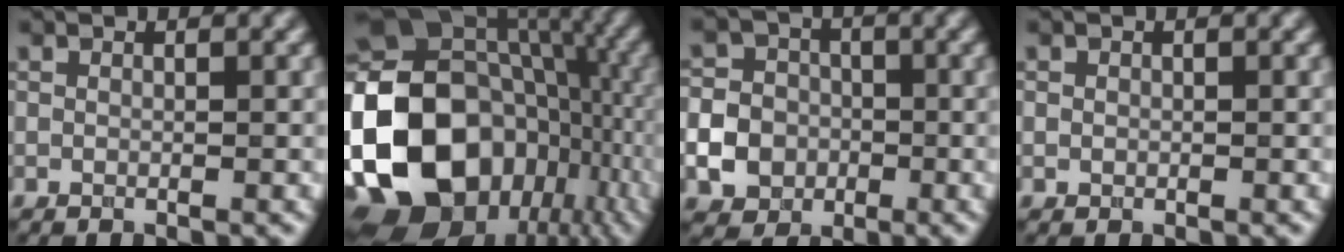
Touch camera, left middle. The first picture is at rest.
{"total": 20.2, "force": [-4.4, 15.9, 11.7], "torque": [-0.260, -0.006, -0.071]}
{"total": 6.7, "force": [-2.1, 5.9, 2.3], "torque": [-0.043, -0.009, -0.059]}
{"total": 0.5, "force": [0.0, 0.5, 0.1], "torque": [0.004, -0.003, 0.000]}